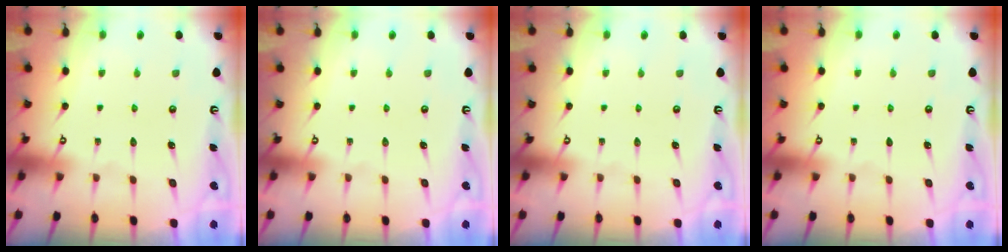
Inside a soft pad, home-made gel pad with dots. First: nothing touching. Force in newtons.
{"total": 0.0}
{"total": 0.0}
{"total": 0.0}